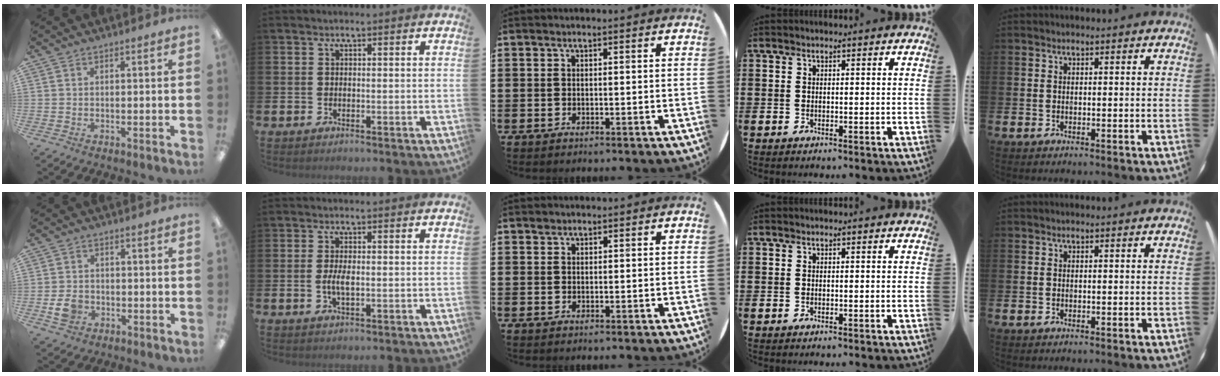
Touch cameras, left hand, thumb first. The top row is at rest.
{"thumb": {"total": 4.9, "force": [-1.5, 4.0, 2.4], "torque": [-0.036, 0.005, -0.025]}, "index": {"total": 2.7, "force": [-0.2, 1.1, 2.5], "torque": [-0.043, -0.001, -0.005]}, "middle": {"total": 0.5, "force": [0.5, 0.2, 0.0], "torque": [0.001, 0.004, 0.009]}}